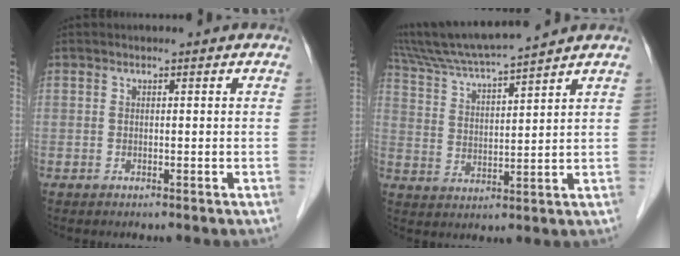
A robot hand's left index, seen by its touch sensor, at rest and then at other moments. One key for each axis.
{"total": 11.7, "fx": 10.5, "fy": -0.9, "fz": 5.0, "tx": -0.100, "ty": 0.012, "tz": 0.188}